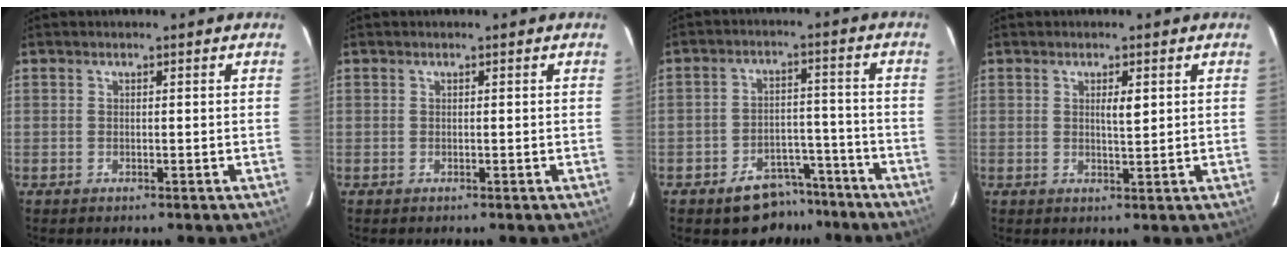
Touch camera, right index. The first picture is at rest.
{"total": 0.0}
{"total": 7.9, "force": [-5.9, 4.6, 2.7], "torque": [-0.030, 0.019, -0.086]}
{"total": 2.2, "force": [0.7, 0.4, 2.0], "torque": [-0.034, -0.003, 0.010]}